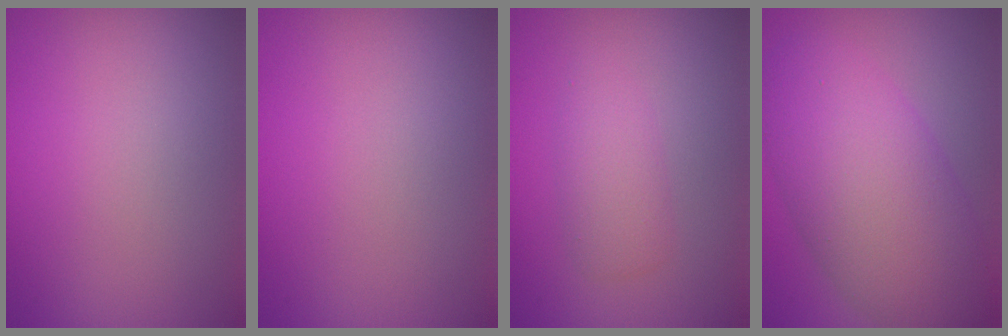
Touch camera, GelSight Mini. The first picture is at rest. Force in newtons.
{"total": 0.0}
{"total": 2.3, "press": 2.3, "slide": 0.1}
{"total": 9.9, "press": 9.9, "slide": 0.6}